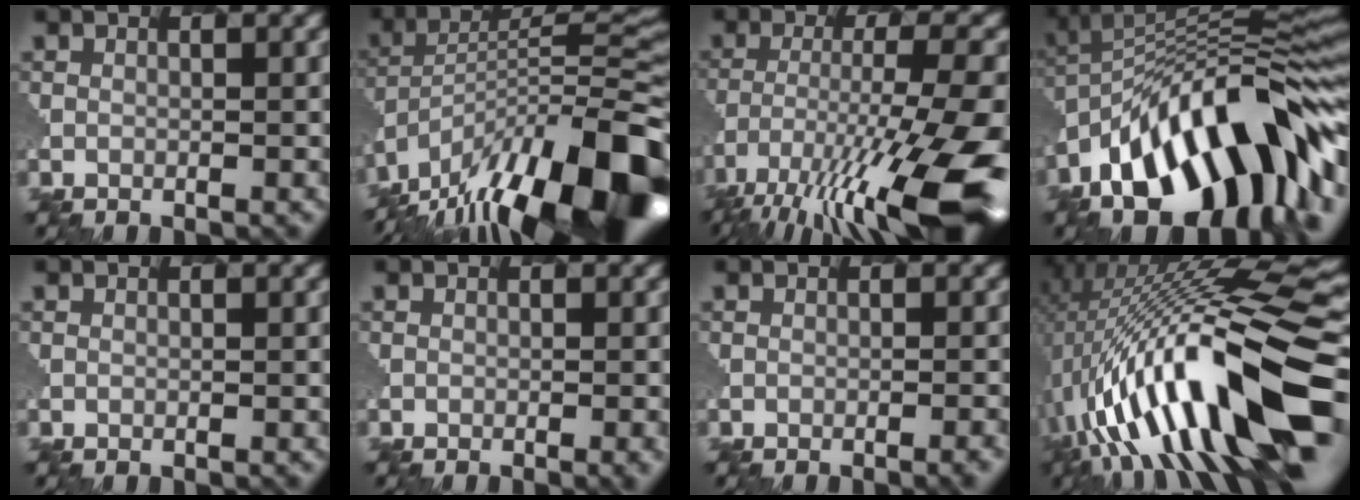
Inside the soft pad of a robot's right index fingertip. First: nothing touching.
{"total": 15.8, "force": [-9.4, 4.9, 11.8], "torque": [-0.191, 0.018, -0.158]}
{"total": 15.0, "force": [-8.7, 3.3, 11.7], "torque": [-0.237, -0.015, -0.132]}
{"total": 14.1, "force": [-5.4, 6.8, 11.1], "torque": [-0.177, 0.020, -0.097]}
{"total": 0.0}
{"total": 2.0, "force": [-1.0, 0.5, 1.7], "torque": [-0.020, 0.009, -0.008]}
{"total": 2.9, "force": [-2.0, 0.8, 2.0], "torque": [-0.015, 0.008, -0.017]}
{"total": 15.4, "force": [-2.7, 3.5, 14.8], "torque": [-0.246, 0.038, -0.044]}